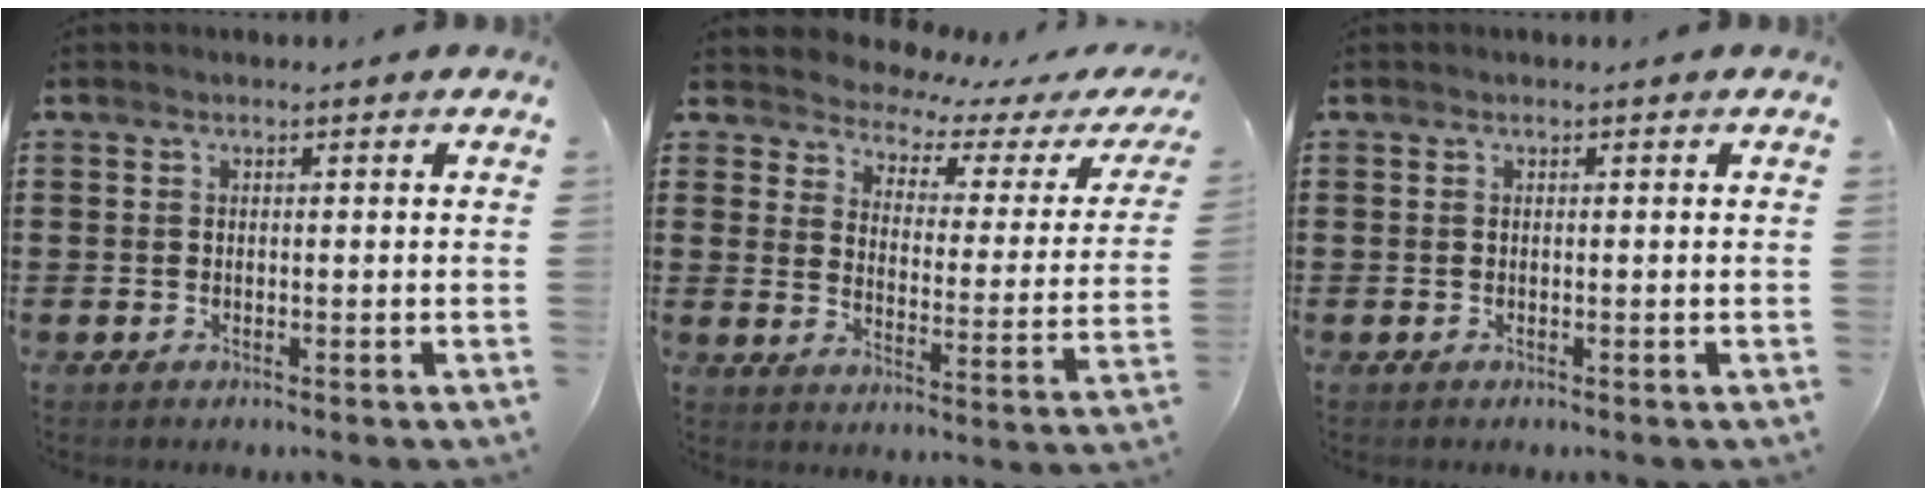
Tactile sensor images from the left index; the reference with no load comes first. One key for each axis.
{"total": 3.1, "fx": 3.0, "fy": 0.8, "fz": 0.4, "tx": -0.033, "ty": -0.026, "tz": 0.043}
{"total": 0.0}